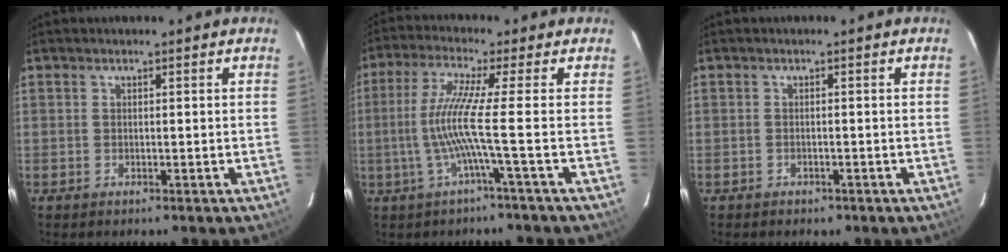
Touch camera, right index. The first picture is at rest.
{"total": 7.7, "force": [-1.8, -2.6, 7.1], "torque": [-0.147, -0.006, -0.032]}
{"total": 1.7, "force": [-1.1, 1.2, 0.3], "torque": [-0.010, 0.003, -0.012]}